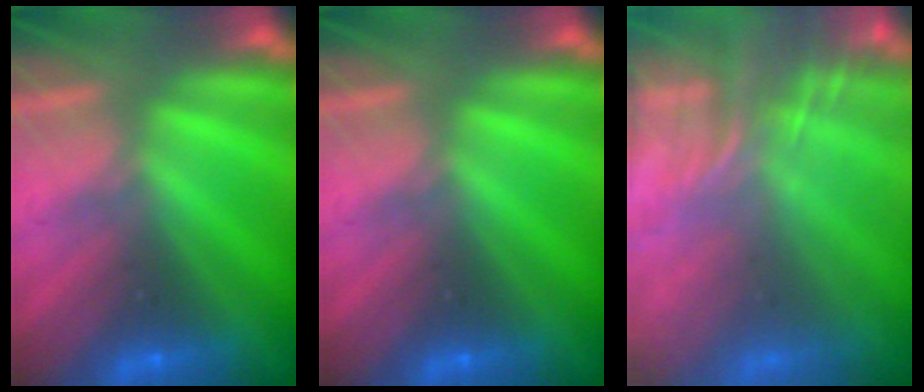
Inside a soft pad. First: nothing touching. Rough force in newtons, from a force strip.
{"total": 0.0}
{"total": 7.8}